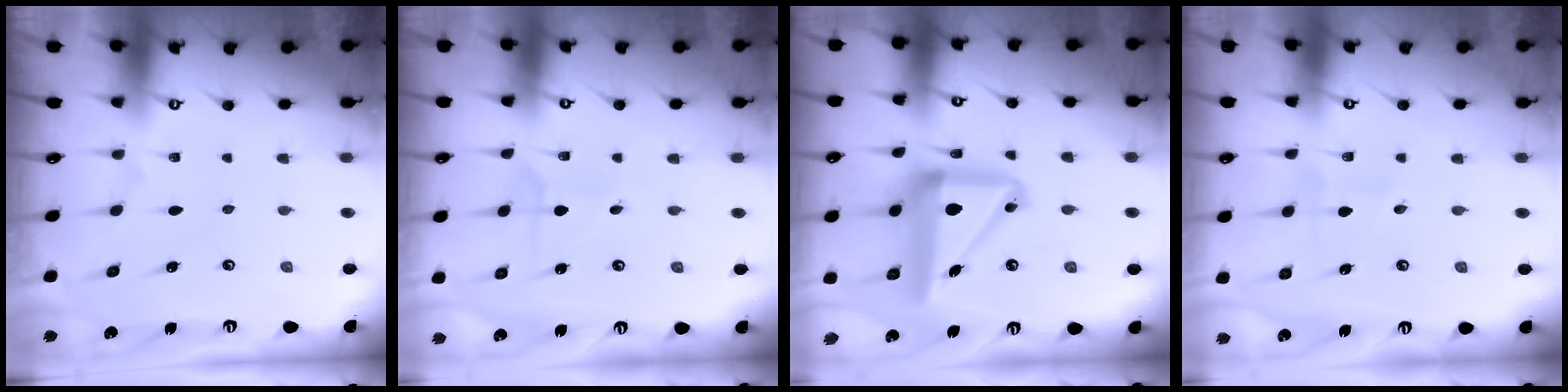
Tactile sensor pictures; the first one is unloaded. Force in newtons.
{"total": 2.9, "press": 2.9, "slide": 0.3}
{"total": 16.8, "press": 16.6, "slide": 2.5}
{"total": 1.6, "press": 1.5, "slide": 0.7}